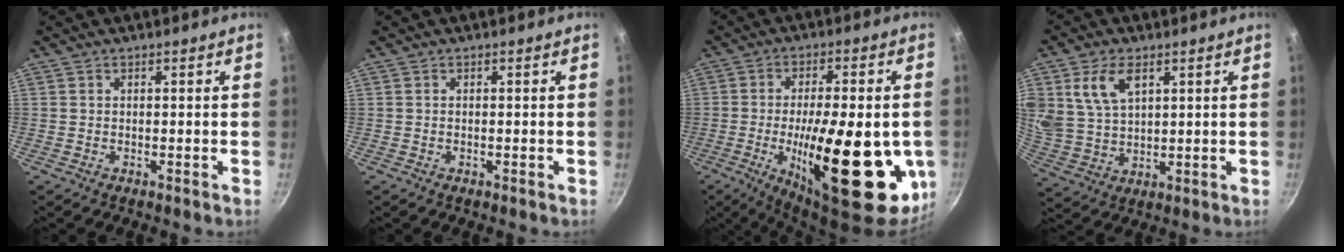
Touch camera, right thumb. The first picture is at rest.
{"total": 0.0}
{"total": 27.5, "force": [-5.8, 9.9, 25.0], "torque": [-0.347, -0.008, -0.072]}
{"total": 9.6, "force": [4.2, 5.8, 6.4], "torque": [-0.114, -0.018, 0.090]}